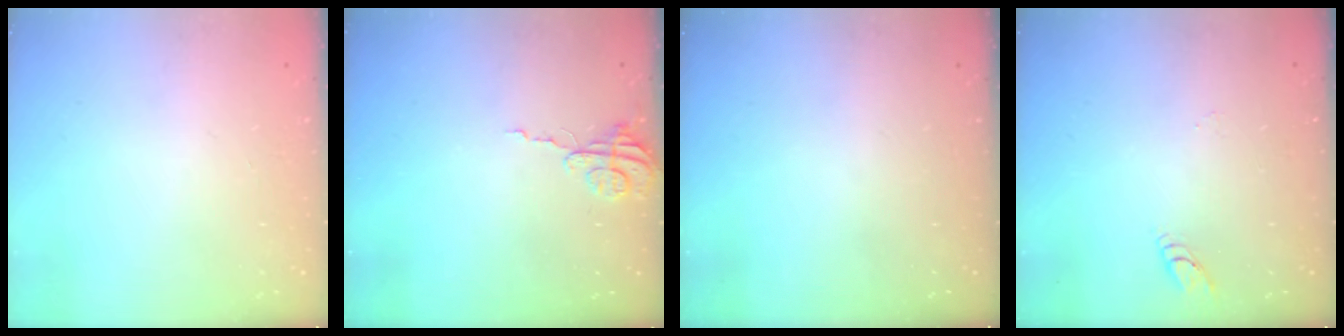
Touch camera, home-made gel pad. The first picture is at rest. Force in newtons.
{"total": 3.8, "press": 3.8, "slide": 0.4}
{"total": 0.0}
{"total": 2.8, "press": 2.8, "slide": 0.3}